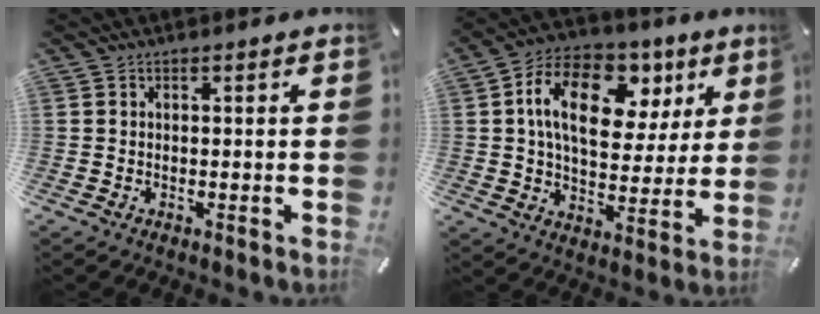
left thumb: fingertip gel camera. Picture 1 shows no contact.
{"total": 18.3, "force": [6.6, 11.9, 12.3], "torque": [-0.203, -0.008, 0.115]}